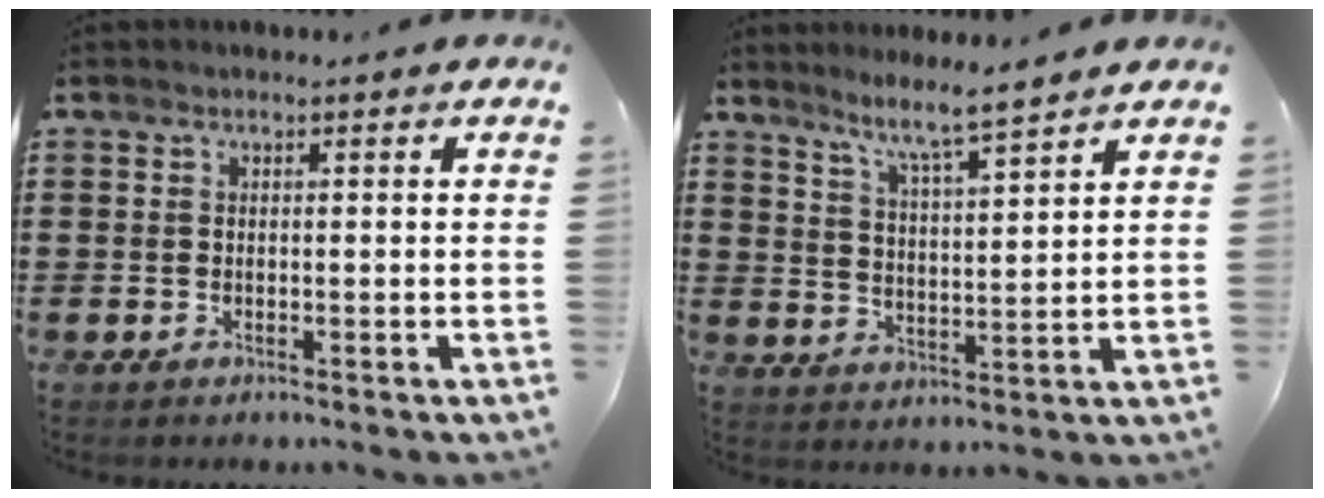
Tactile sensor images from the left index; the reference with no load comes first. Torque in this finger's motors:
{"motor_torque": [1.03, 1.11, 0.20, 0.08]}